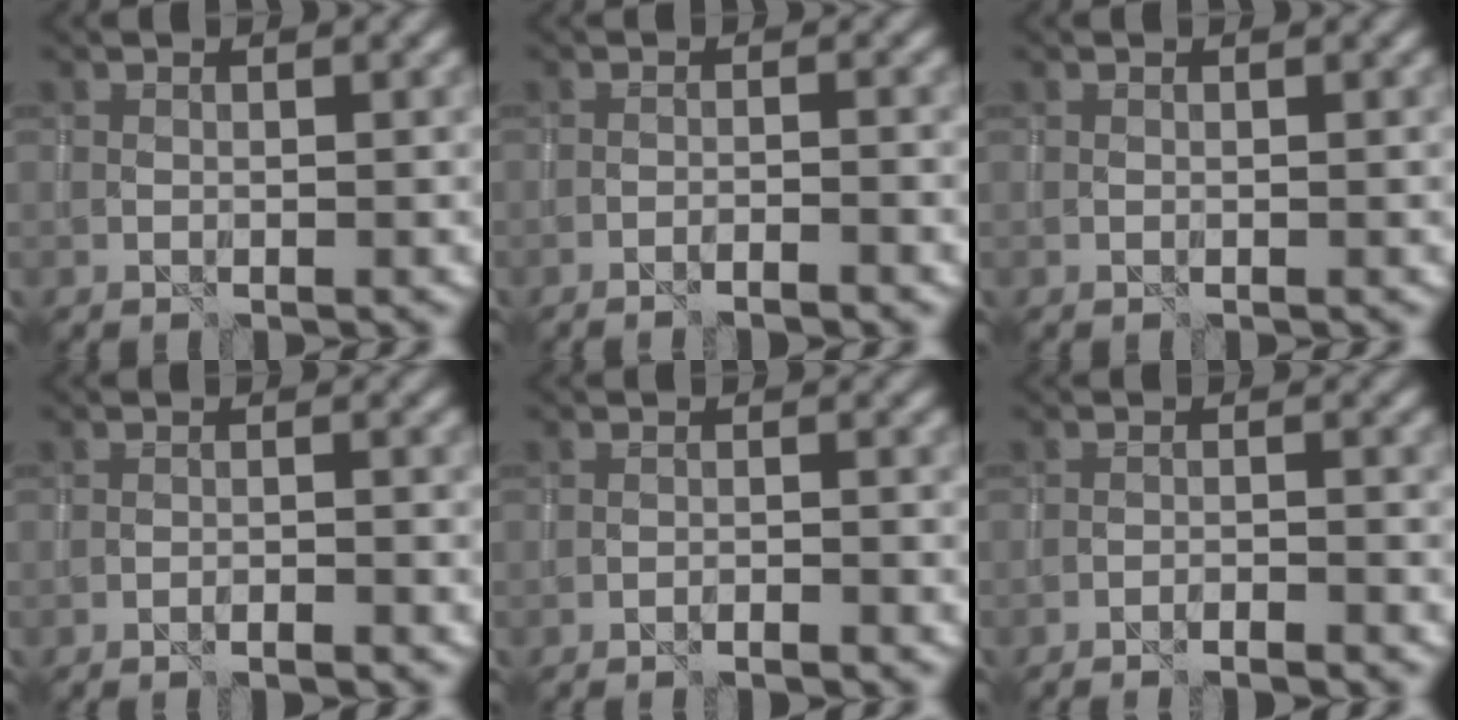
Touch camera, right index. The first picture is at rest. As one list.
[{"total": 2.0, "force": [-1.6, 0.2, 1.2], "torque": [-0.021, 0.007, -0.032]}, {"total": 0.0}, {"total": 1.4, "force": [-1.1, 0.1, 0.8], "torque": [-0.017, 0.006, -0.022]}, {"total": 1.3, "force": [-1.1, 0.0, 0.6], "torque": [-0.015, 0.006, -0.022]}, {"total": 2.2, "force": [-2.0, 0.2, 1.0], "torque": [-0.018, 0.006, -0.034]}]